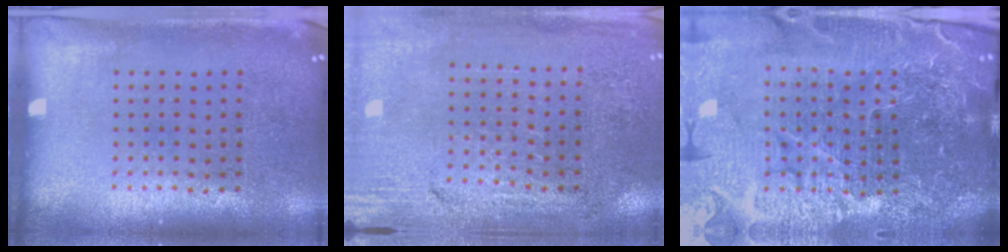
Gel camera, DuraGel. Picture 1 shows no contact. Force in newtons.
{"total": 3.2, "press": 3.1, "slide": 0.7}
{"total": 6.6, "press": 5.8, "slide": 3.2}